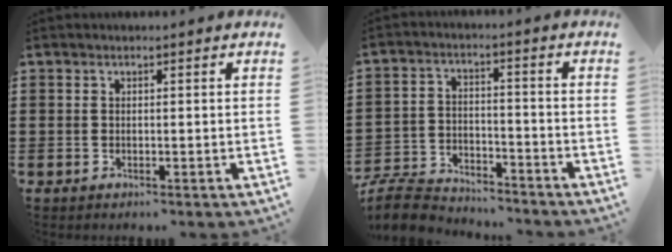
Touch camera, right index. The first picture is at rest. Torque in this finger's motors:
{"motor_torque": [-0.34, 0.53, -1.05, -0.21]}